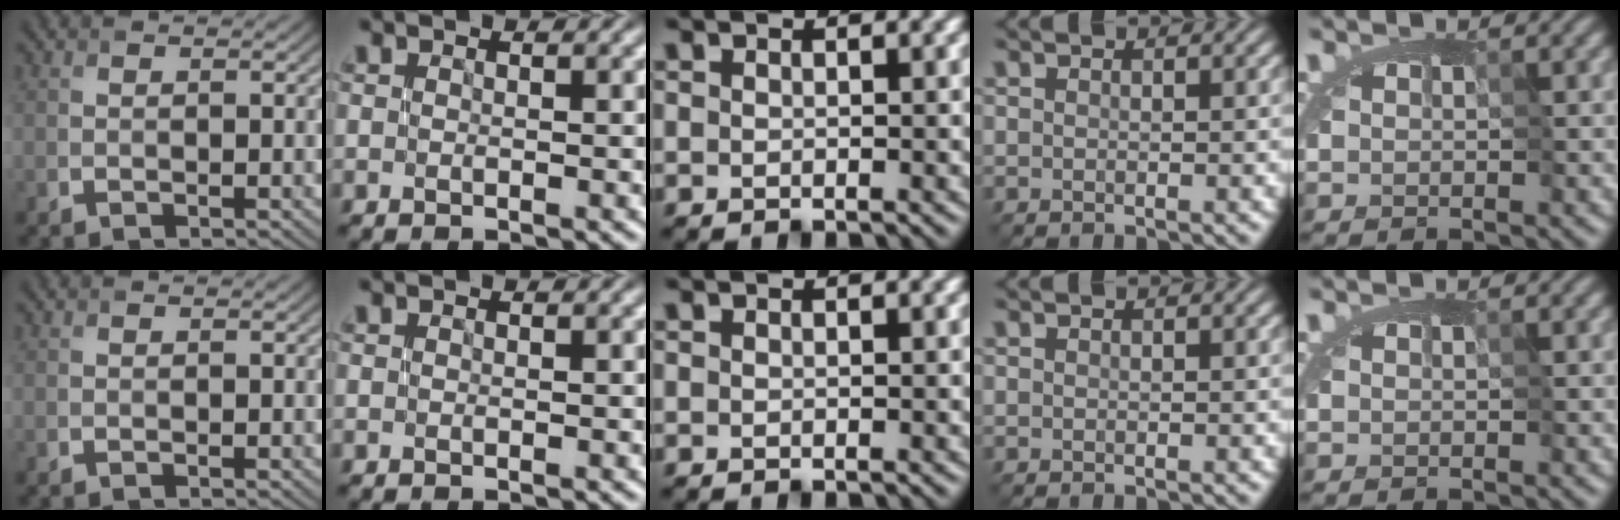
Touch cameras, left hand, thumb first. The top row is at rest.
{}